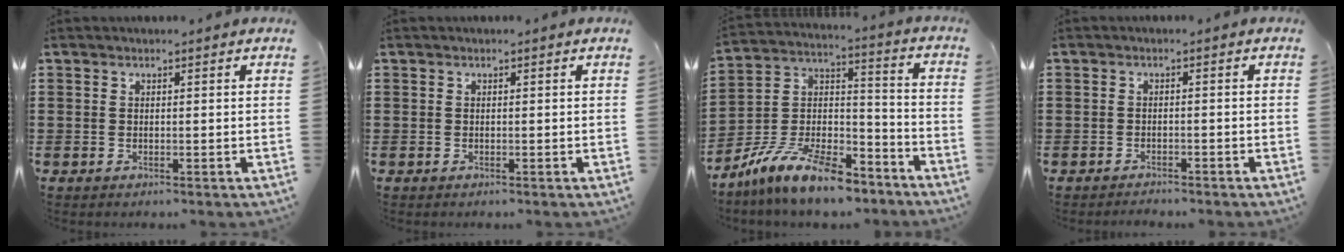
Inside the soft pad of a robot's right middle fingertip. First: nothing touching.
{"total": 0.0}
{"total": 12.3, "force": [-9.9, 3.1, 6.6], "torque": [-0.135, 0.027, -0.194]}
{"total": 1.7, "force": [-1.7, 0.3, -0.2], "torque": [0.000, 0.003, -0.038]}